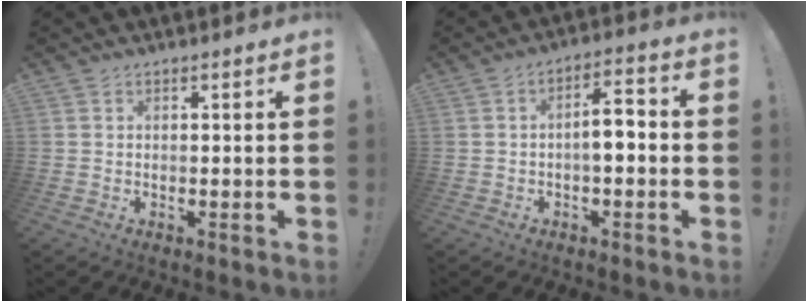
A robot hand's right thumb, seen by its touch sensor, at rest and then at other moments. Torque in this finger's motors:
{"motor_torque": [-0.03, 0.04, 0.14, 0.15, 0.02]}